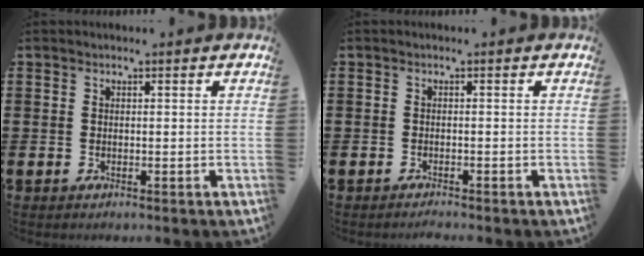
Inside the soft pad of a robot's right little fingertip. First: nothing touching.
{"total": 0.6, "force": [-0.6, 0.0, 0.2], "torque": [-0.005, -0.003, -0.012]}